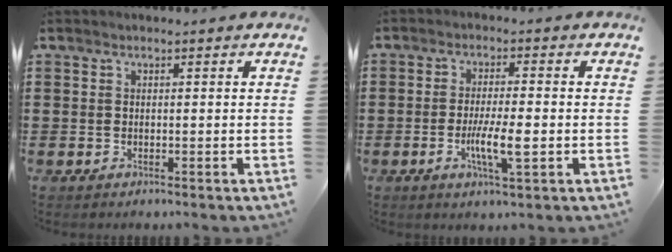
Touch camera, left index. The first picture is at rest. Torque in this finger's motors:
{"motor_torque": [0.88, 0.20, 0.39, 0.07]}